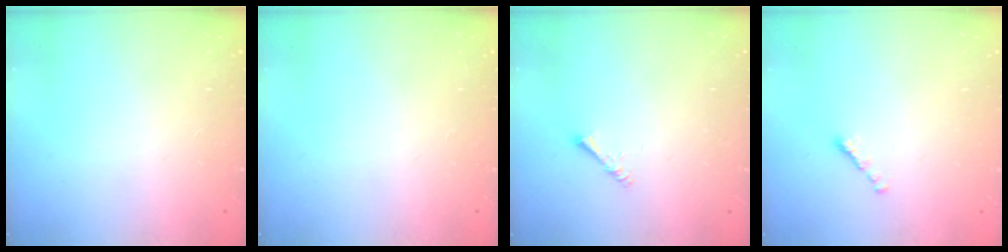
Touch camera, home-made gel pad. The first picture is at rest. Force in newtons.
{"total": 0.0}
{"total": 1.4, "press": 1.3, "slide": 0.3}
{"total": 1.5, "press": 1.4, "slide": 0.5}